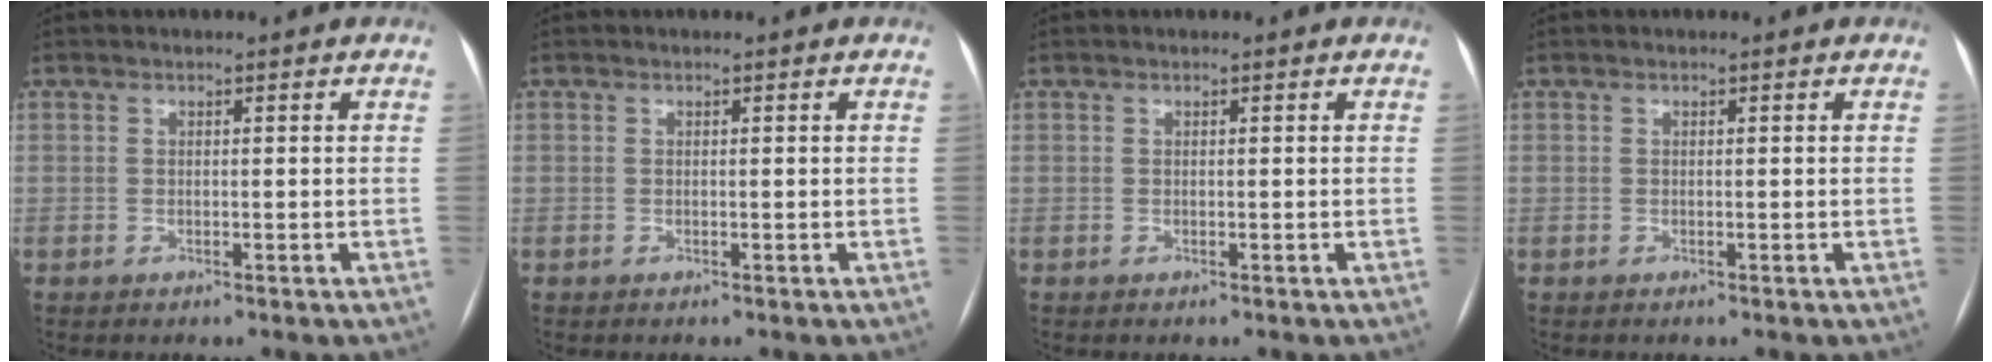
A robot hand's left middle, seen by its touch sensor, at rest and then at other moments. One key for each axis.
{"total": 0.0}
{"total": 0.0}
{"total": 0.0}